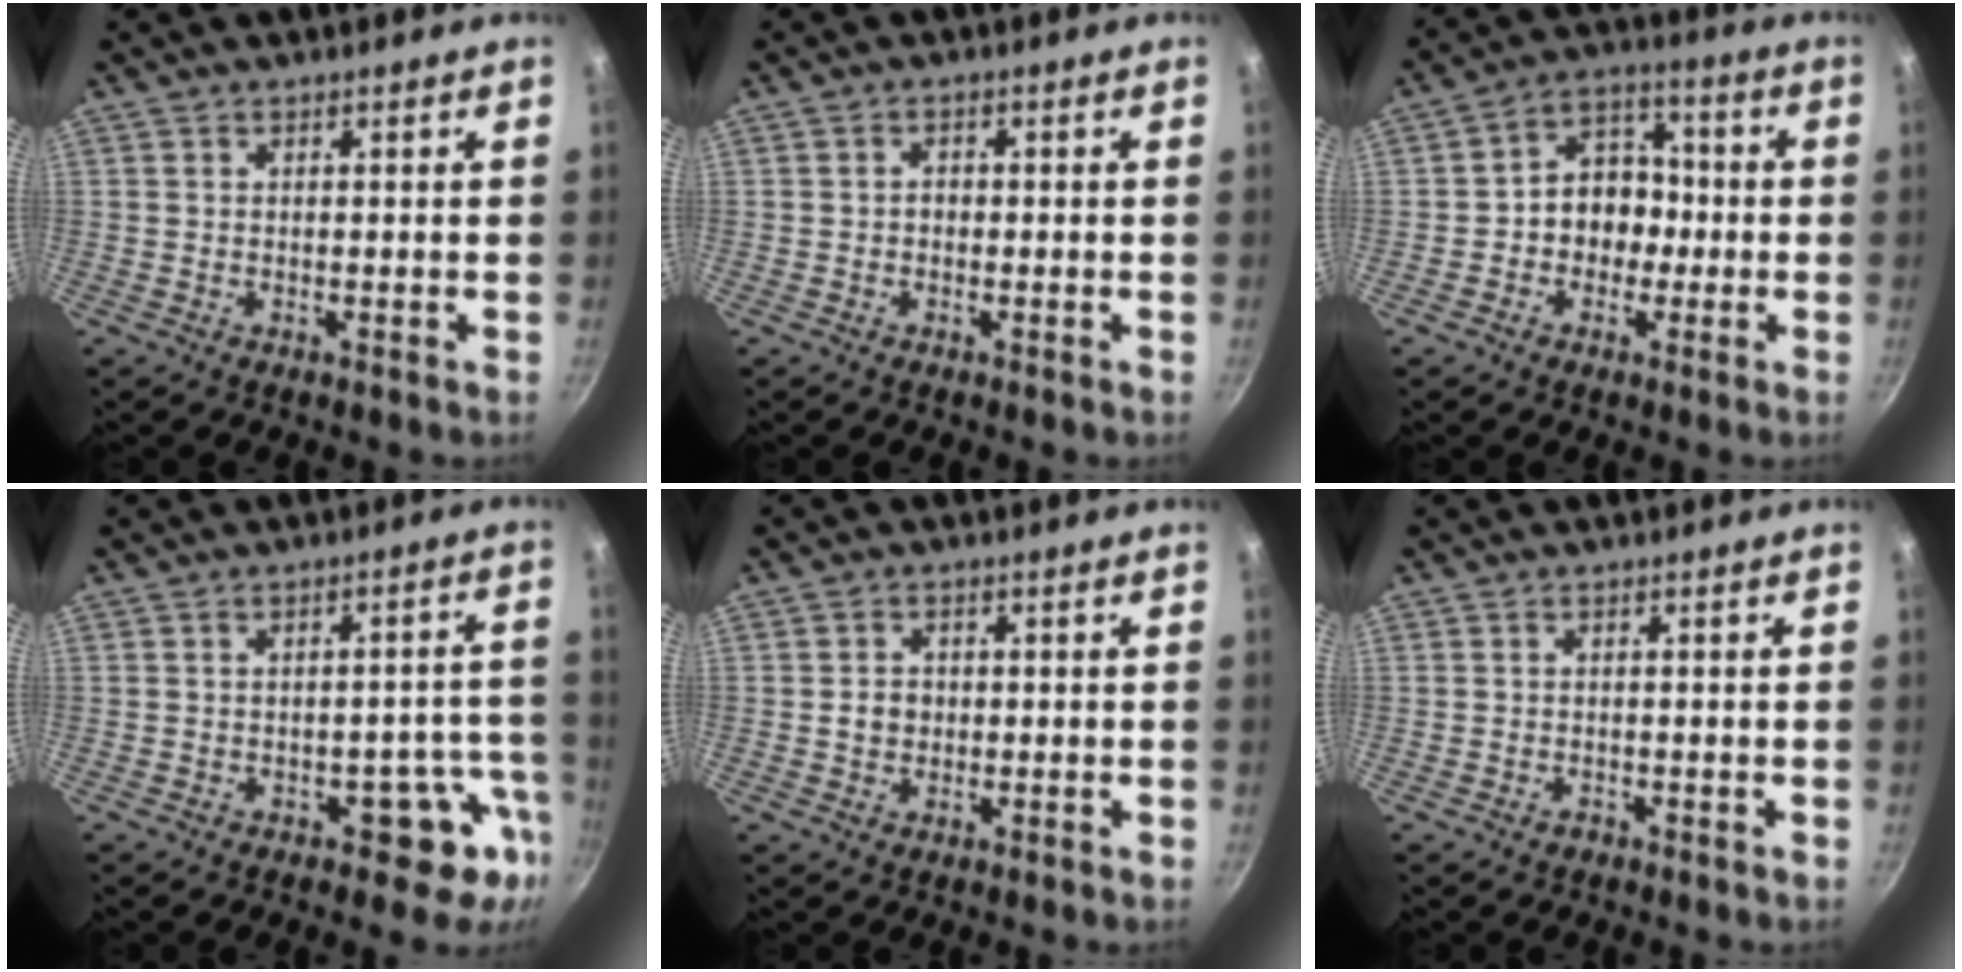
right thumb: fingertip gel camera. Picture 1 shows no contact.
{"total": 1.5, "force": [-0.4, 1.2, 0.8], "torque": [-0.008, 0.008, -0.009]}
{"total": 9.2, "force": [-1.5, 7.7, 4.9], "torque": [-0.019, 0.037, -0.037]}
{"total": 8.0, "force": [-3.7, 5.1, 4.9], "torque": [0.007, 0.044, -0.033]}
{"total": 3.0, "force": [-0.2, 2.6, 1.5], "torque": [-0.013, 0.007, -0.006]}
{"total": 0.9, "force": [-0.6, 0.5, 0.3], "torque": [-0.007, 0.008, -0.010]}